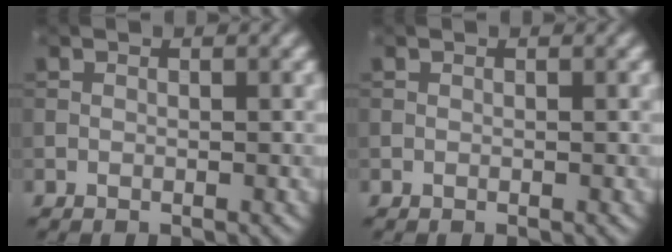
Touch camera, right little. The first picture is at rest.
{"total": 0.0}